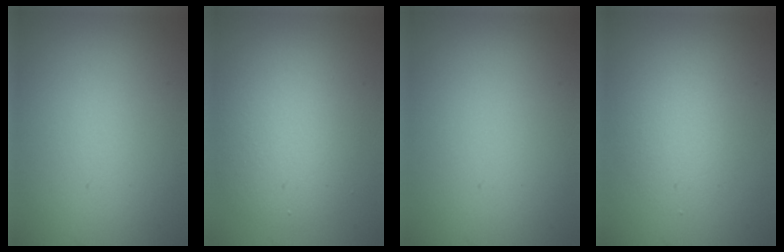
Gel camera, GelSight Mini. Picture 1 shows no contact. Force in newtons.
{"total": 4.6, "press": 4.5, "slide": 0.4}
{"total": 0.0}
{"total": 2.3, "press": 2.3, "slide": 0.1}